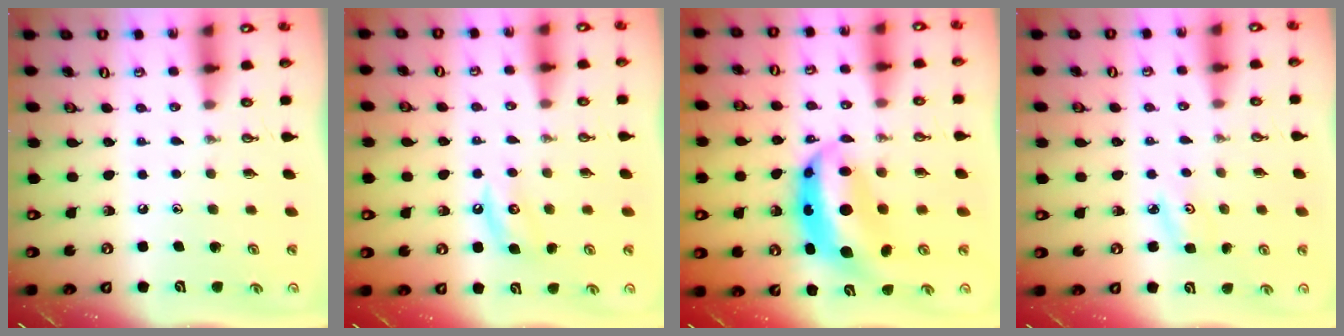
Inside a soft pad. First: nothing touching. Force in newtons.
{"total": 4.8, "press": 4.7, "slide": 0.9}
{"total": 10.3, "press": 10.3, "slide": 1.1}
{"total": 3.9, "press": 3.8, "slide": 0.5}